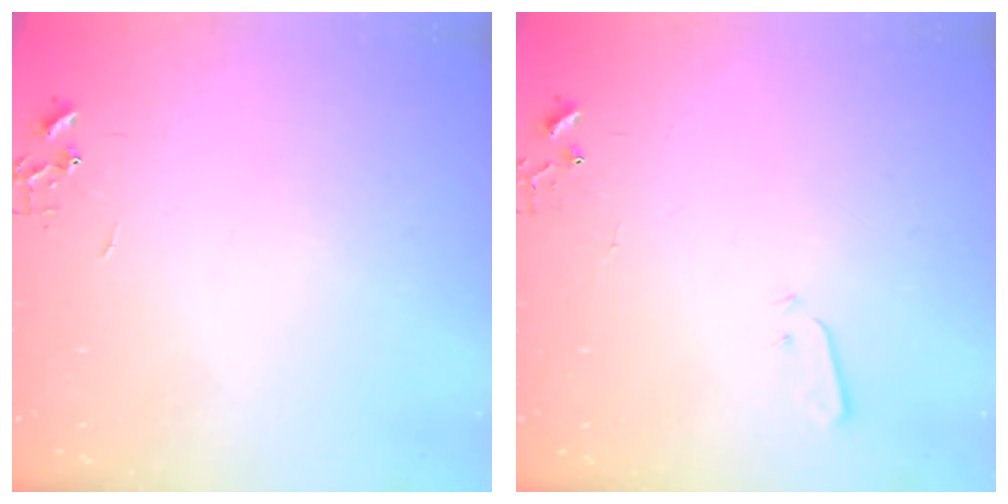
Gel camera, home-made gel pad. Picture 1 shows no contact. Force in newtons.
{"total": 3.1, "press": 3.1, "slide": 0.7}